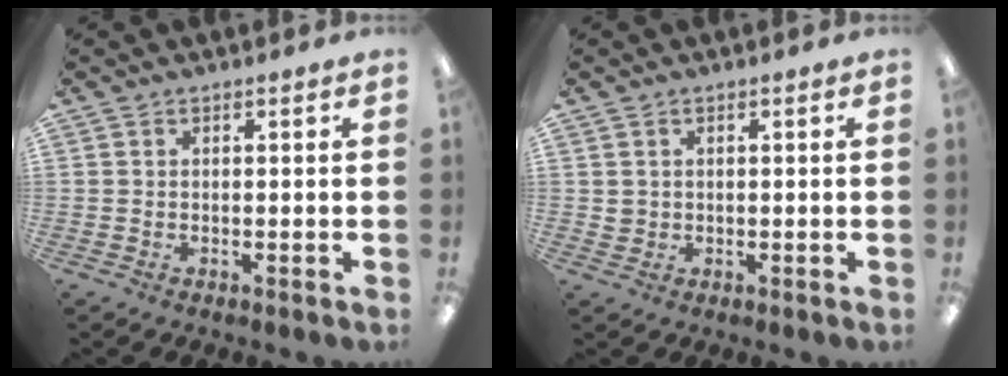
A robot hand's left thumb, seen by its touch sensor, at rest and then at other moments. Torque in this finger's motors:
{"motor_torque": [-0.31, 0.16, -0.14, 0.15, 0.01]}